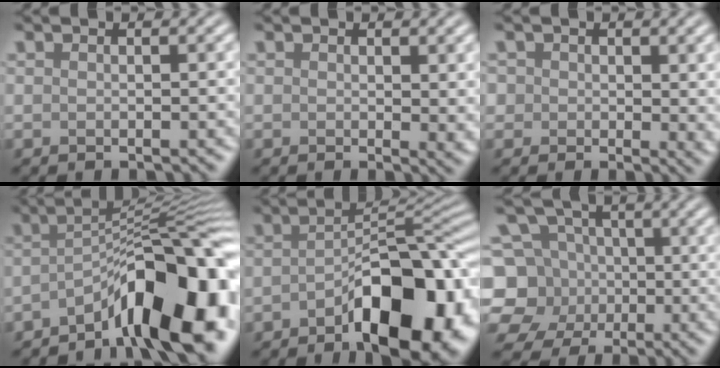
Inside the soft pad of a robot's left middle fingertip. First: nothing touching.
{"total": 2.1, "force": [0.8, 0.3, 1.9], "torque": [-0.021, -0.006, 0.017]}
{"total": 3.1, "force": [1.0, 2.2, 1.9], "torque": [-0.024, -0.006, 0.016]}
{"total": 12.3, "force": [-5.9, 3.5, 10.2], "torque": [-0.130, 0.010, -0.096]}
{"total": 12.1, "force": [-5.6, 5.0, 9.4], "torque": [-0.129, -0.002, -0.084]}
{"total": 7.6, "force": [-1.4, 7.1, 2.4], "torque": [-0.055, 0.021, -0.060]}